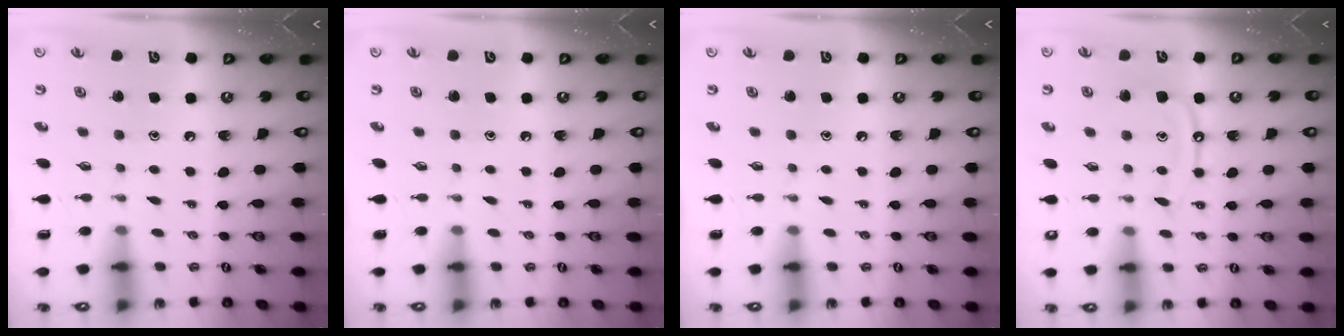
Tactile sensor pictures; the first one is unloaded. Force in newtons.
{"total": 0.0}
{"total": 0.0}
{"total": 9.1, "press": 9.1, "slide": 0.9}